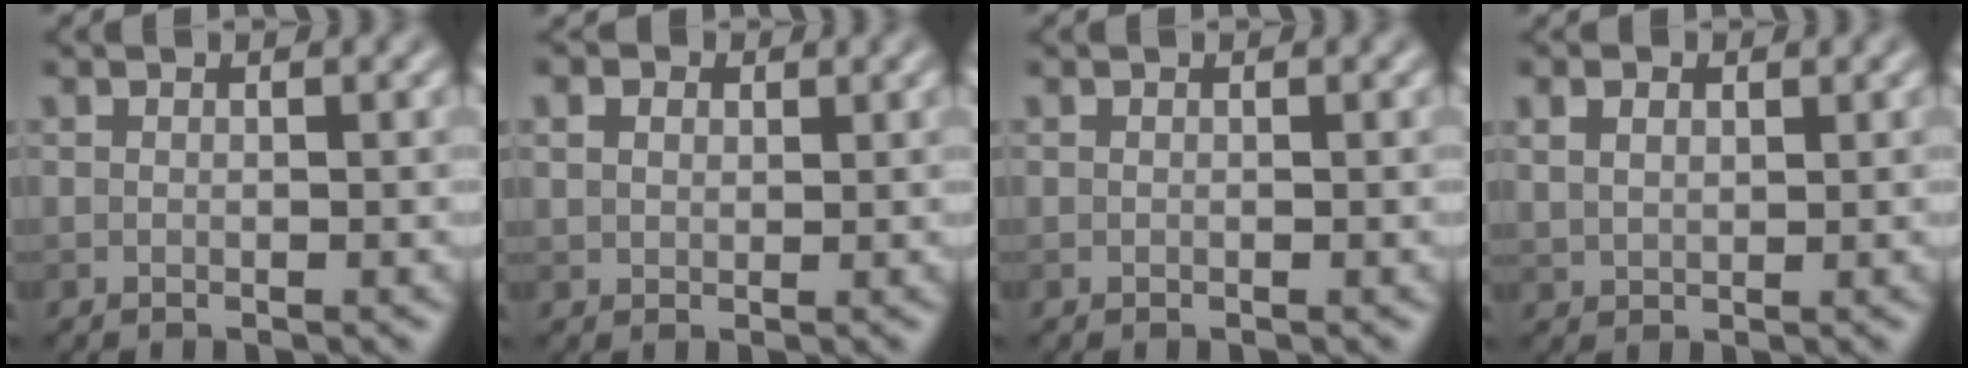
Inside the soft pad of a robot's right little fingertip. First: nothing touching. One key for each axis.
{"total": 2.1, "fx": 1.1, "fy": 1.5, "fz": 0.9, "tx": -0.022, "ty": 0.004, "tz": 0.011}
{"total": 0.0}
{"total": 2.0, "fx": 0.9, "fy": 1.3, "fz": 1.3, "tx": -0.029, "ty": 0.002, "tz": 0.021}